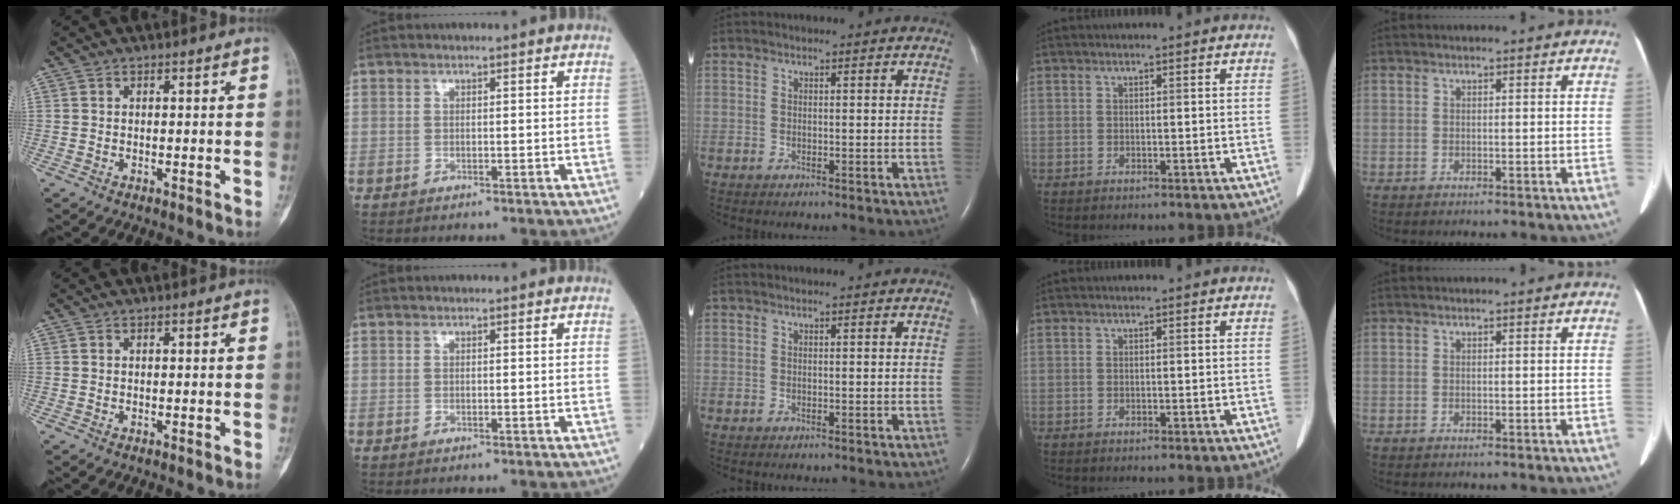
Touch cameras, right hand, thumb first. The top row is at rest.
{}